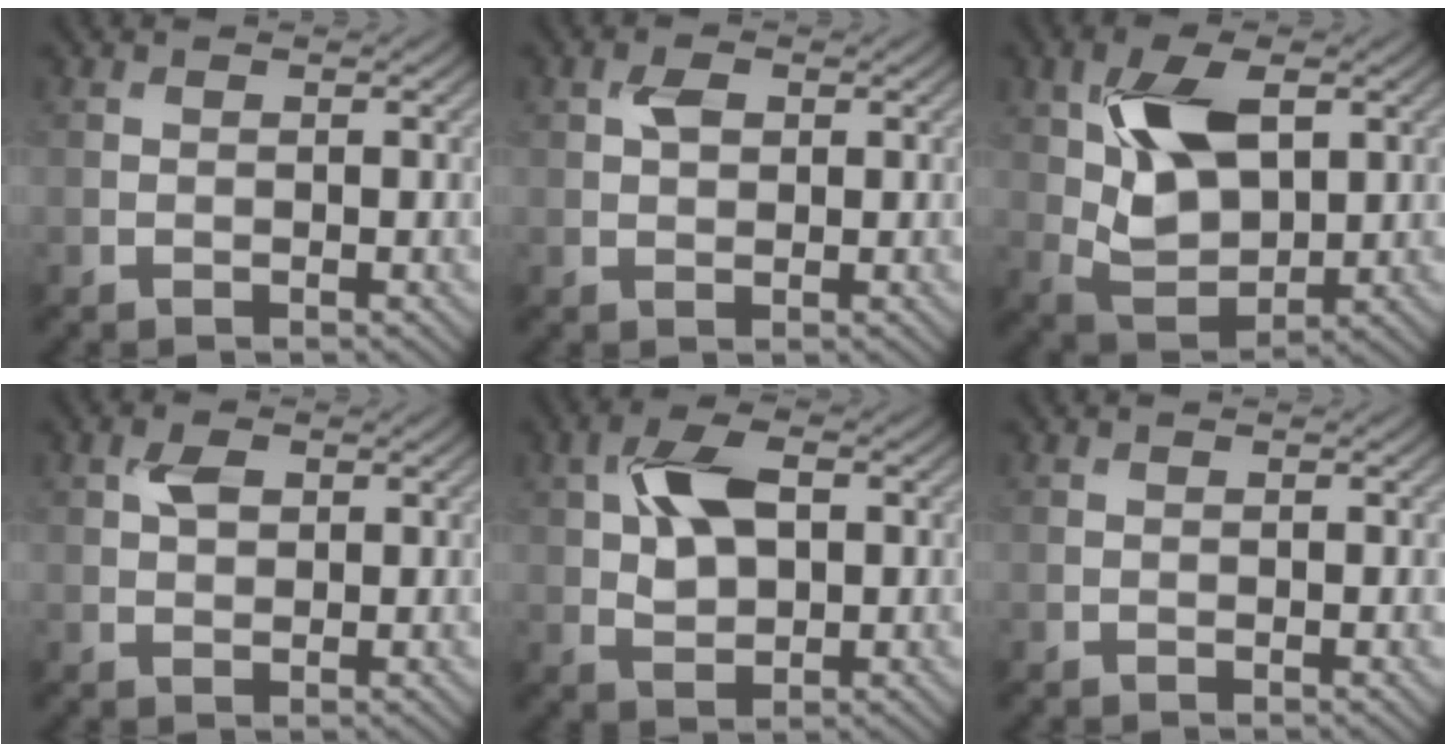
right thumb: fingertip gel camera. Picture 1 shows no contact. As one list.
[{"total": 2.0, "force": [0.7, 1.3, 1.4], "torque": [-0.028, 0.002, 0.011]}, {"total": 9.9, "force": [2.8, 5.5, 7.8], "torque": [-0.166, -0.002, 0.051]}, {"total": 2.4, "force": [0.9, 1.5, 1.7], "torque": [-0.037, 0.002, 0.016]}, {"total": 7.2, "force": [1.6, 4.0, 5.7], "torque": [-0.119, 0.010, 0.026]}, {"total": 0.0}]